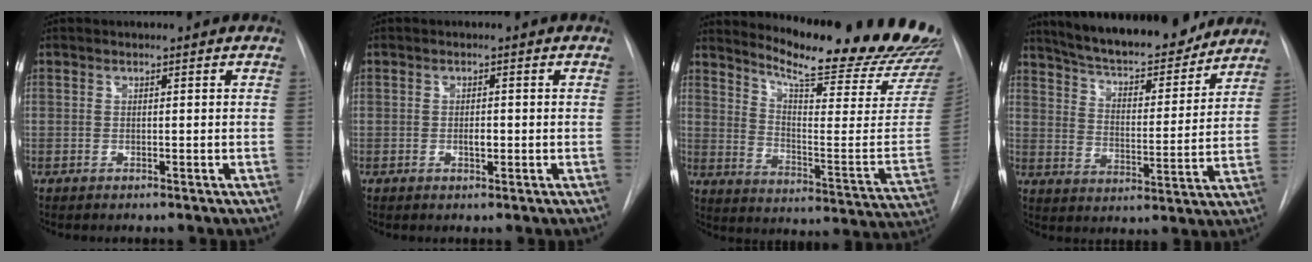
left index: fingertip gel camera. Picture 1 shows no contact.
{"total": 1.6, "force": [-1.0, 0.5, 1.1], "torque": [-0.019, -0.006, -0.015]}
{"total": 22.8, "force": [21.0, 0.7, 8.7], "torque": [-0.134, -0.127, 0.269]}
{"total": 19.3, "force": [17.1, 4.3, 8.0], "torque": [-0.130, -0.008, 0.248]}